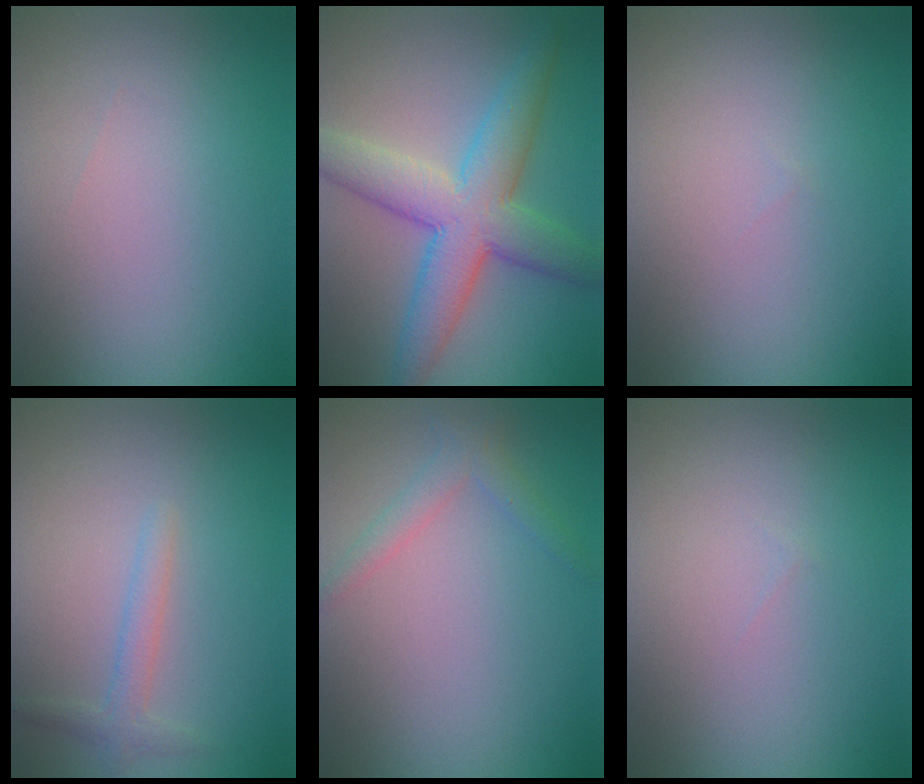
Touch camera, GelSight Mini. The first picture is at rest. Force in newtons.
{"total": 7.7, "press": 7.7, "slide": 0.3}
{"total": 0.0}
{"total": 1.7, "press": 1.7, "slide": 0.1}
{"total": 1.8, "press": 1.8, "slide": 0.1}
{"total": 0.0}